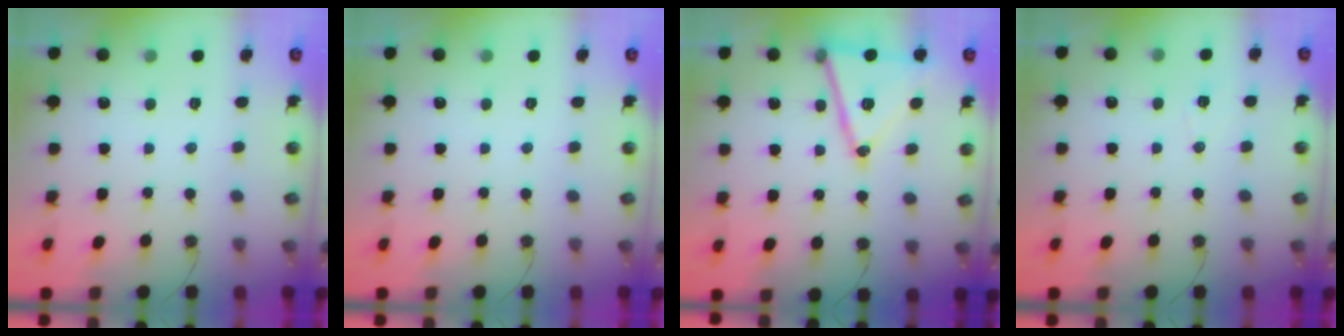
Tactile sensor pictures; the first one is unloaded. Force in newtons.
{"total": 0.0}
{"total": 17.2, "press": 16.9, "slide": 3.6}
{"total": 3.7, "press": 3.5, "slide": 1.2}